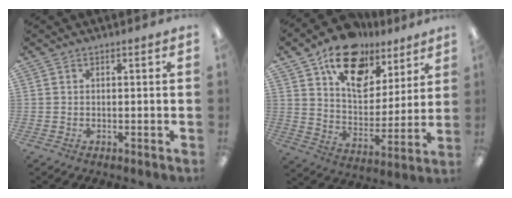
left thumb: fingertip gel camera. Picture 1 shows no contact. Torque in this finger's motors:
{"motor_torque": [0.52, 0.51, 1.29, -1.48, 0.12]}